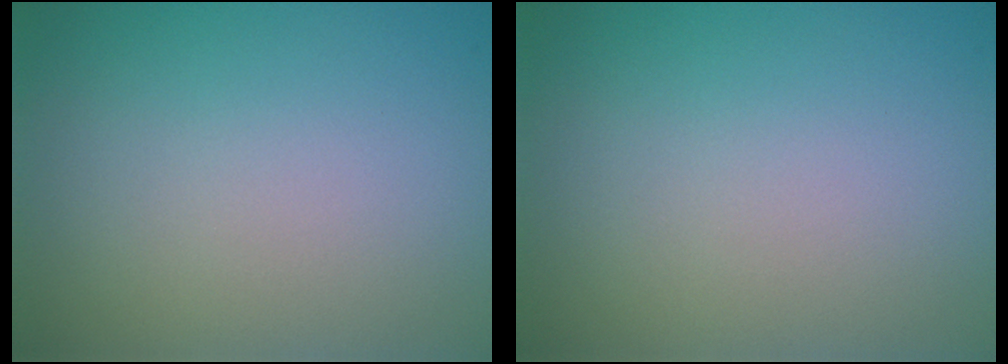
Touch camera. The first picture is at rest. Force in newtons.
{"total": 0.0}